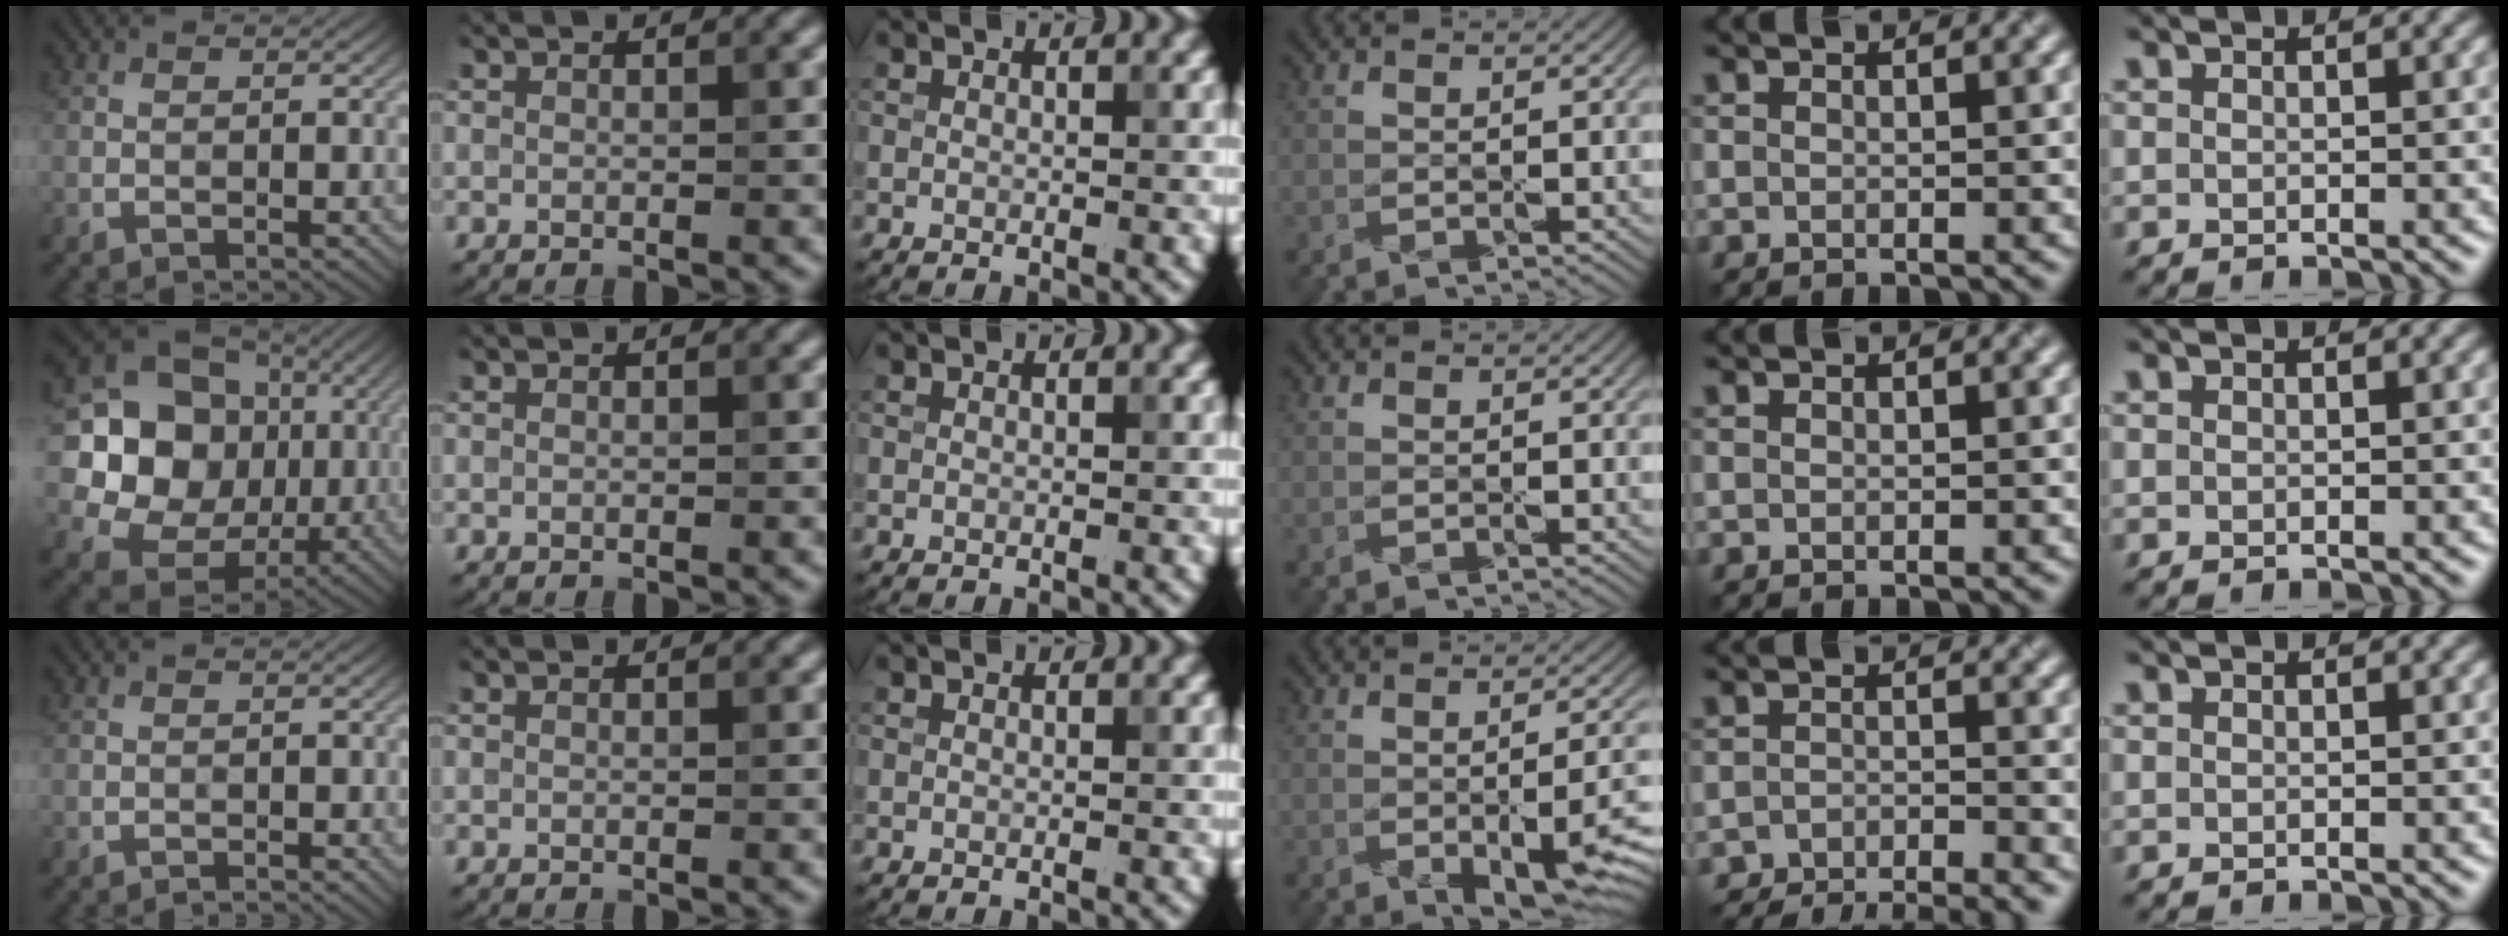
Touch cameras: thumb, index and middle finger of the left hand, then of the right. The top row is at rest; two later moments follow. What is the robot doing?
{"motion": "peel", "object": "plastic wrap"}